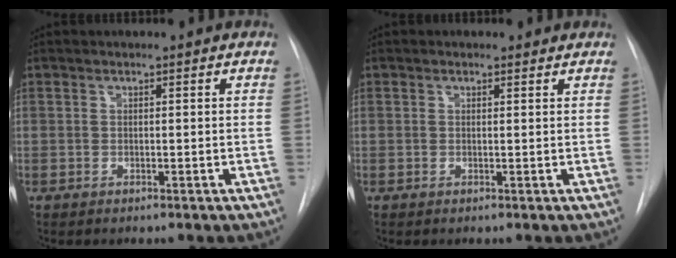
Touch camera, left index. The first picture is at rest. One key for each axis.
{"total": 0.8, "fx": 0.6, "fy": 0.5, "fz": 0.1, "tx": -0.005, "ty": 0.001, "tz": 0.003}